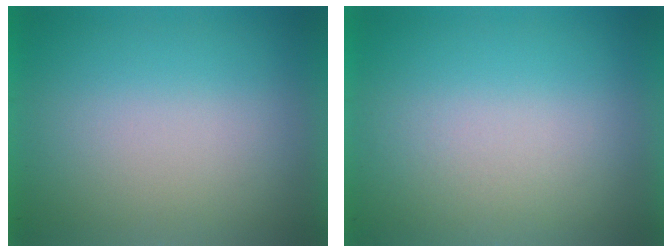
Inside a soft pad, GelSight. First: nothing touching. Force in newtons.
{"total": 2.0}